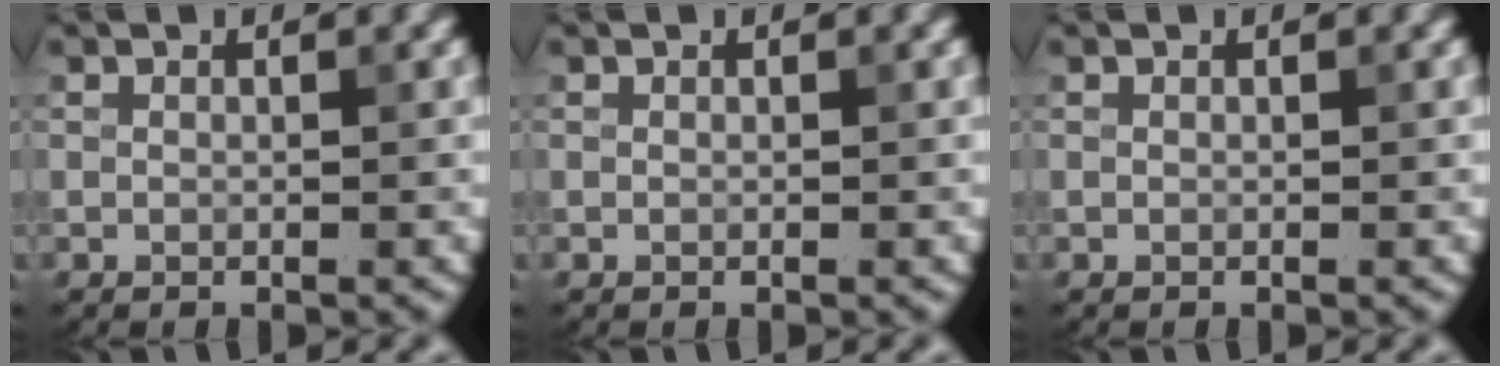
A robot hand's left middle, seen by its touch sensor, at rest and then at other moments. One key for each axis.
{"total": 0.0}
{"total": 0.0}